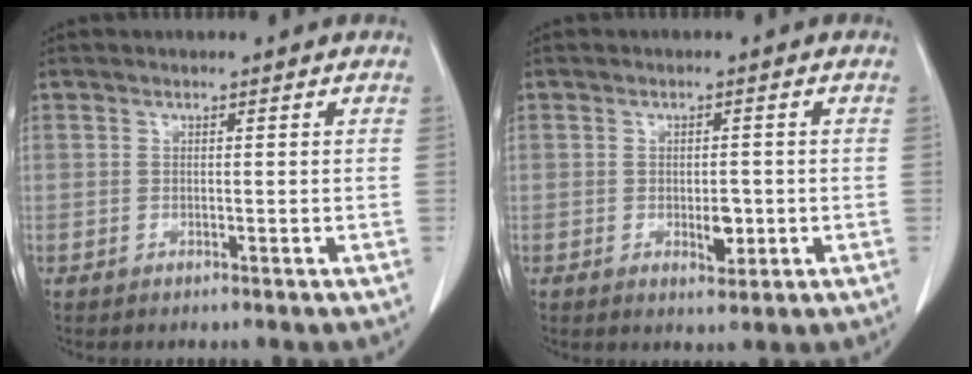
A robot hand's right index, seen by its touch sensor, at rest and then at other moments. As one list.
[{"total": 2.9, "force": [-0.6, 1.4, 2.4], "torque": [-0.036, -0.001, -0.004]}]